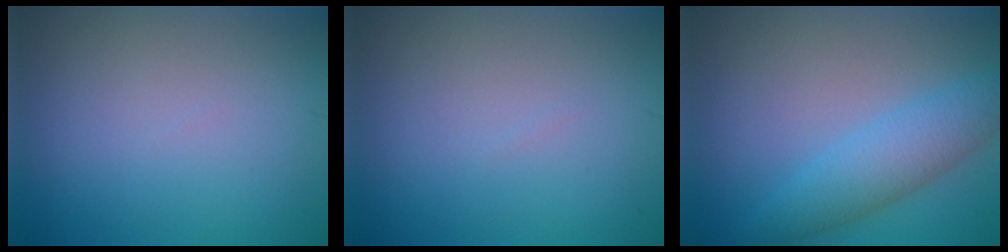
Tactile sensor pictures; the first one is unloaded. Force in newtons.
{"total": 0.0}
{"total": 4.3, "press": 4.3, "slide": 0.1}